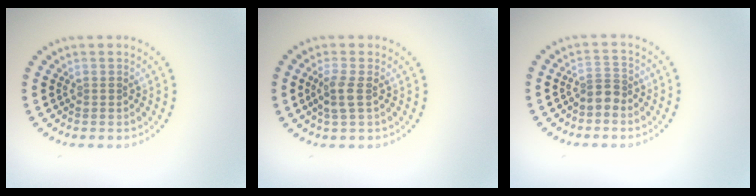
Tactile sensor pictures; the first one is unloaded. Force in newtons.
{"total": 1.9, "press": 1.7, "slide": 0.9}
{"total": 2.0, "press": 1.5, "slide": 1.3}